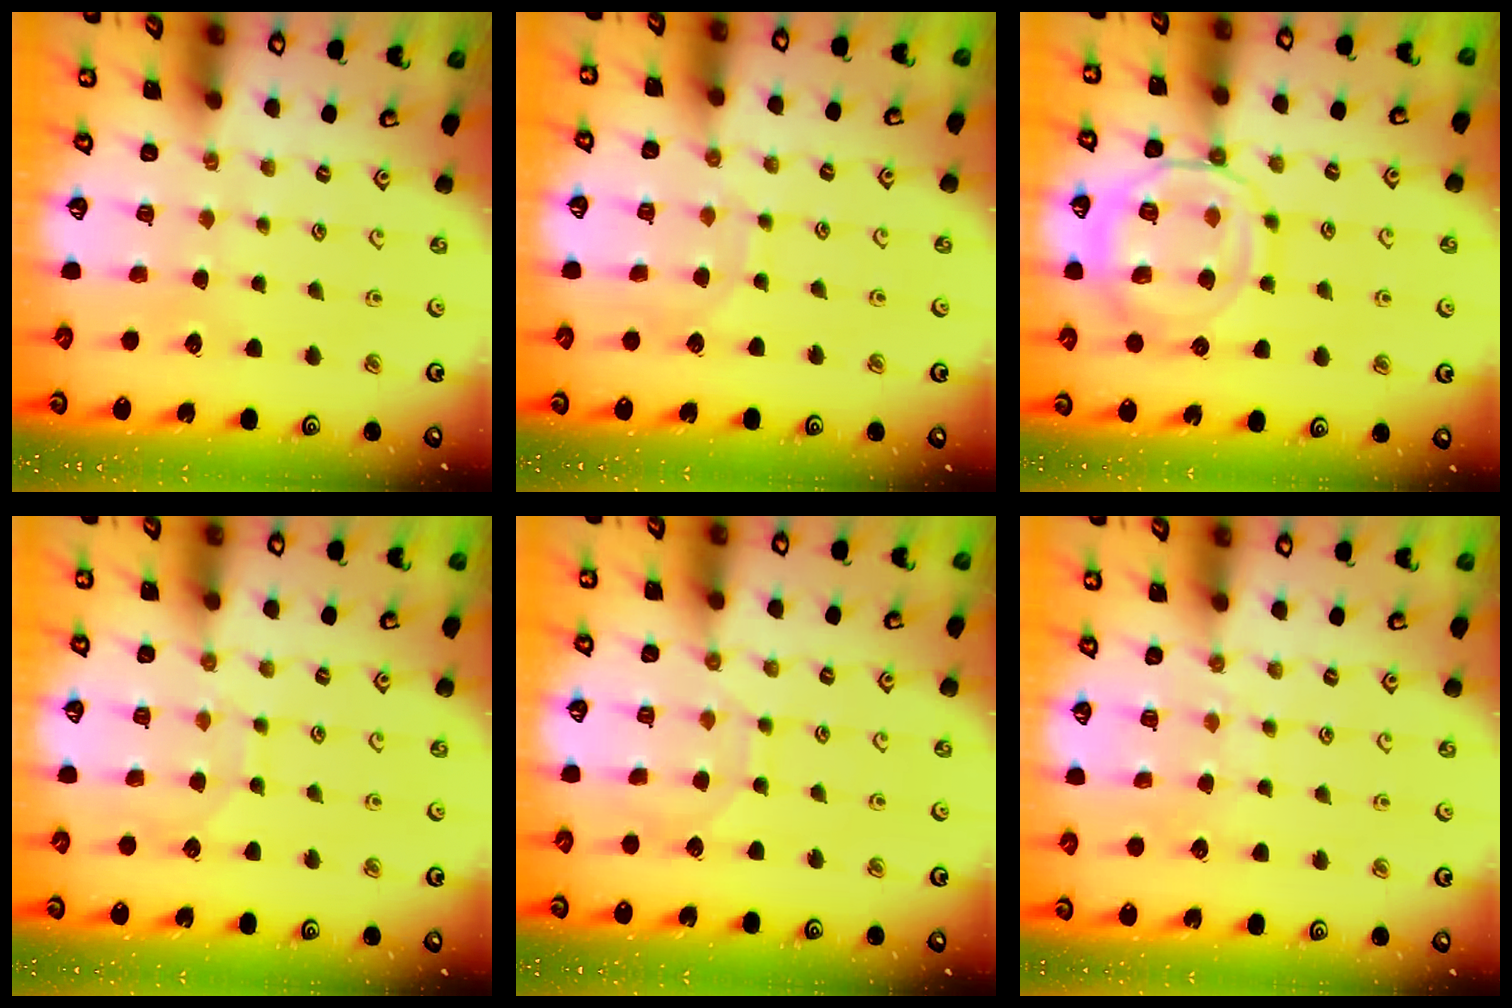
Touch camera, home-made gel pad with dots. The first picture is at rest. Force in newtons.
{"total": 7.1, "press": 7.1, "slide": 0.2}
{"total": 14.4, "press": 14.4, "slide": 1.3}
{"total": 6.9, "press": 6.9, "slide": 0.7}
{"total": 5.6, "press": 5.5, "slide": 0.5}
{"total": 7.8, "press": 7.7, "slide": 0.7}